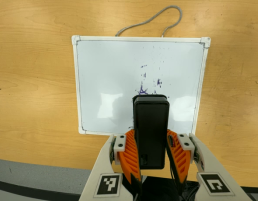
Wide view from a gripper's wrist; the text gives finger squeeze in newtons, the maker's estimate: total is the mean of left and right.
{"total": 9.5, "left": 7.9, "right": 11.0}